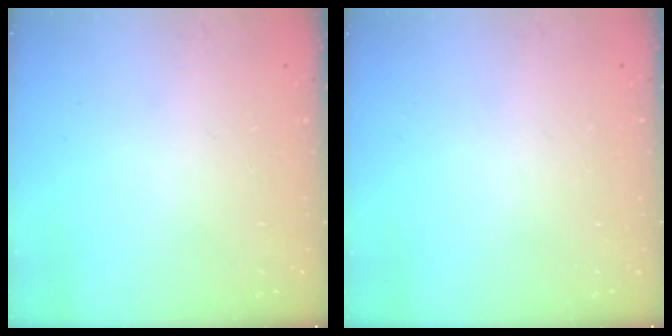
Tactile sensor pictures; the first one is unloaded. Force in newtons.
{"total": 0.0}